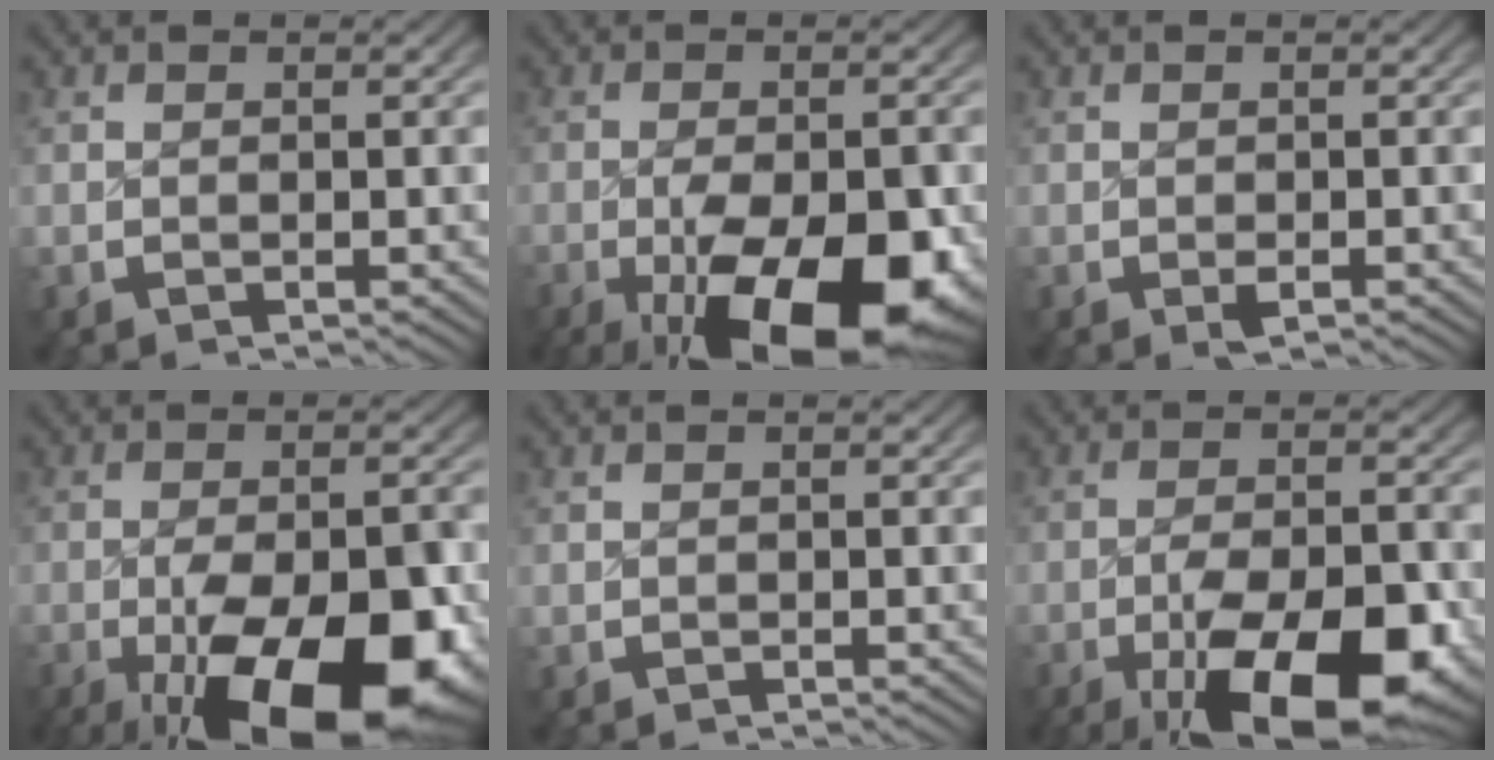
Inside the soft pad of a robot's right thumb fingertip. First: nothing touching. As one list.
[{"total": 15.4, "force": [-6.1, 8.1, 11.5], "torque": [-0.206, -0.057, -0.073]}, {"total": 0.8, "force": [-0.6, 0.4, 0.4], "torque": [-0.013, -0.003, -0.010]}, {"total": 17.1, "force": [-6.6, 9.0, 12.9], "torque": [-0.226, -0.063, -0.077]}, {"total": 0.0}, {"total": 14.1, "force": [-6.1, 7.3, 10.4], "torque": [-0.192, -0.055, -0.079]}]